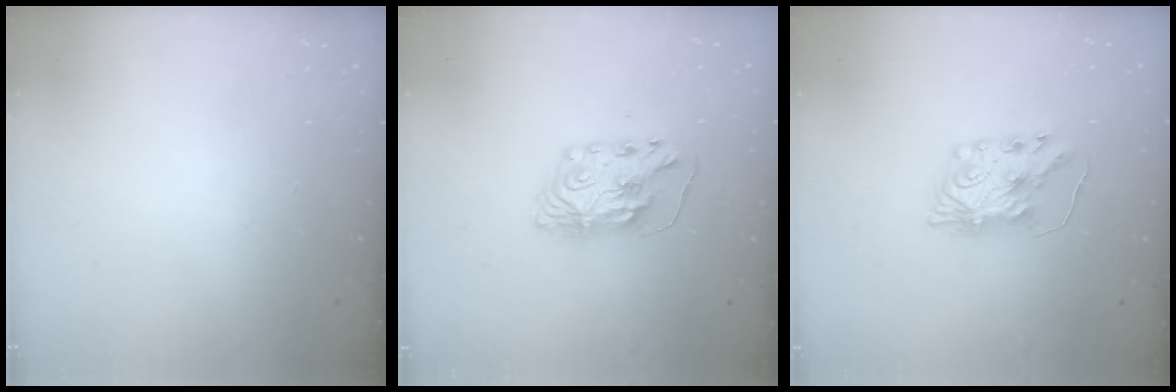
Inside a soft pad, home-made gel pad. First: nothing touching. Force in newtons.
{"total": 8.3, "press": 8.3, "slide": 0.8}
{"total": 8.4, "press": 8.4, "slide": 0.4}